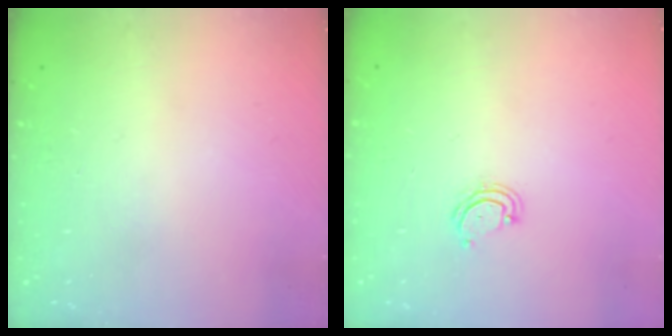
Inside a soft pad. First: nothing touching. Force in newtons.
{"total": 3.9, "press": 3.9, "slide": 0.4}